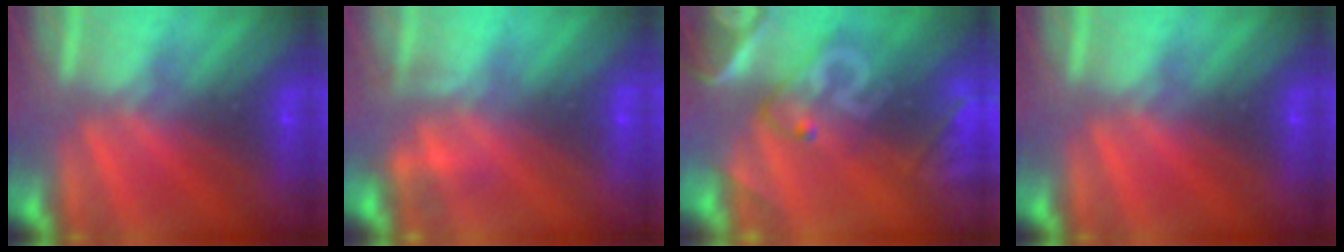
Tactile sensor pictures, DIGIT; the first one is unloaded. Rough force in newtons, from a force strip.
{"total": 2.2}
{"total": 8.3}
{"total": 0.0}